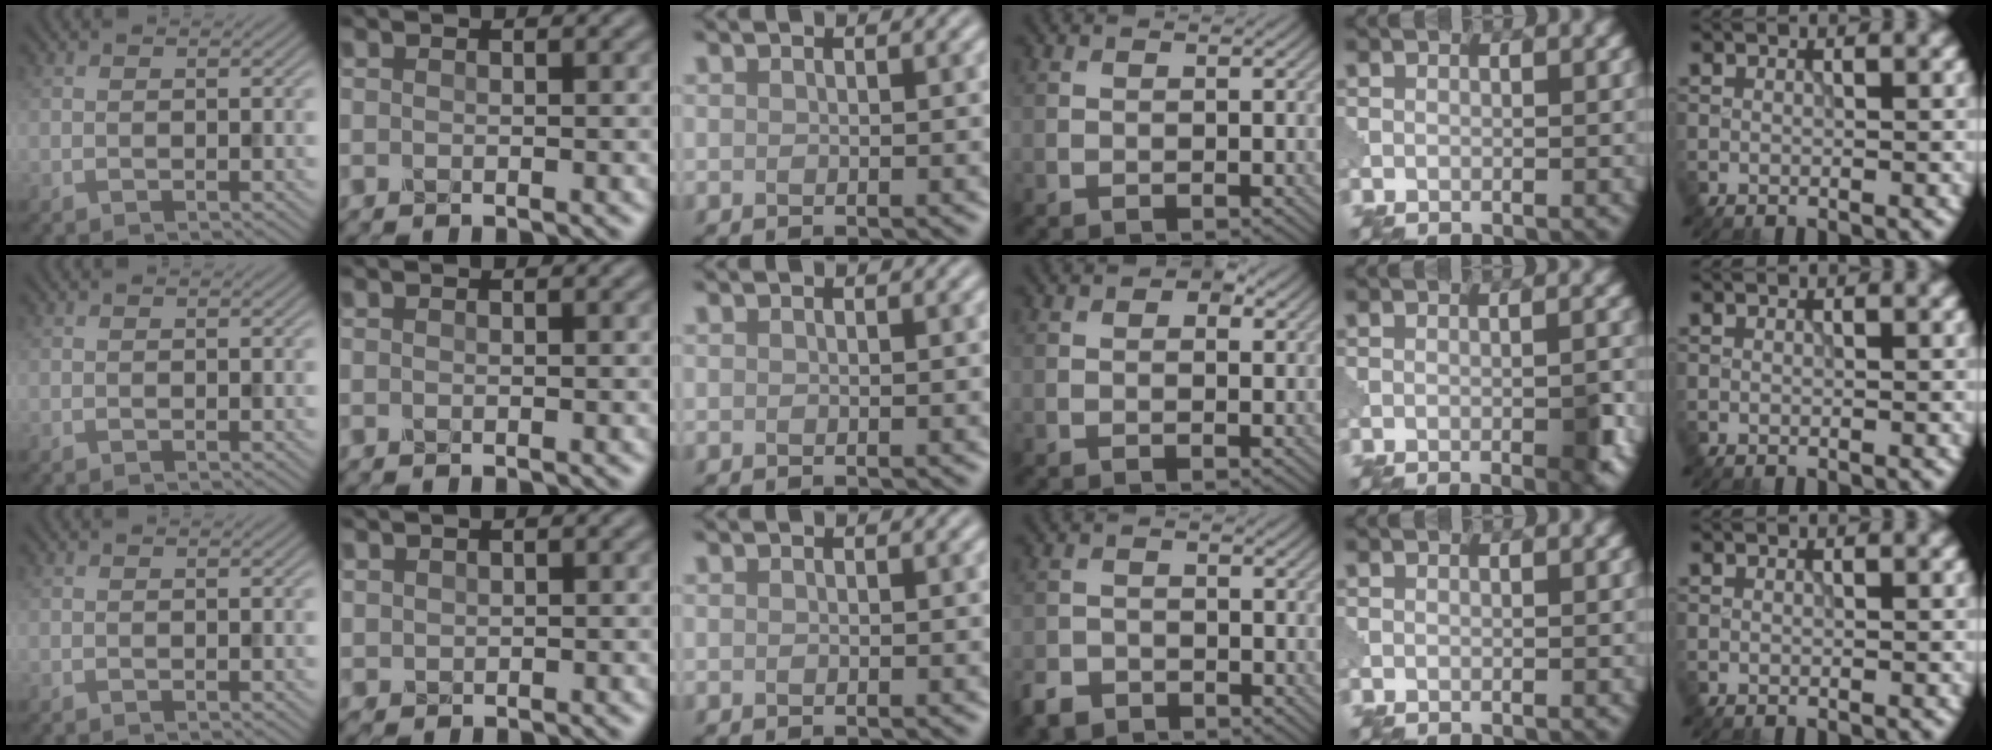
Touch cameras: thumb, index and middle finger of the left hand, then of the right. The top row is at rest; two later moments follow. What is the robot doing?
{"motion": "assemble", "object": "puzzle pieces"}